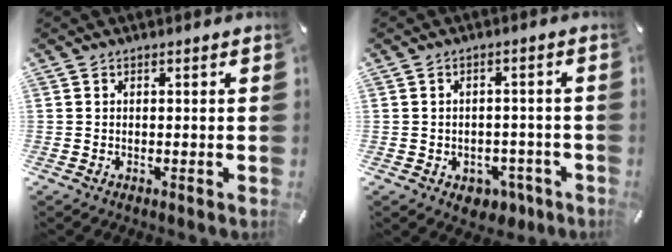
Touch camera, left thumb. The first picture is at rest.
{"total": 4.8, "force": [-1.9, 3.8, 2.2], "torque": [-0.027, 0.012, -0.031]}